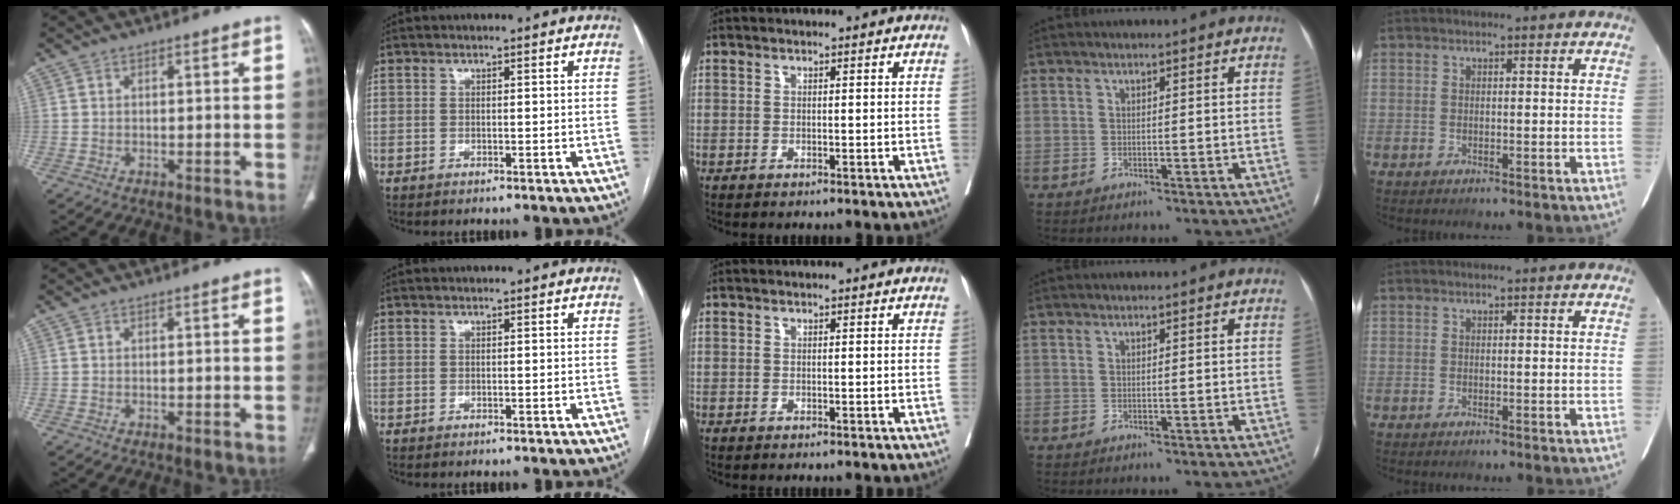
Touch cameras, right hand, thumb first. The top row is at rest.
{}